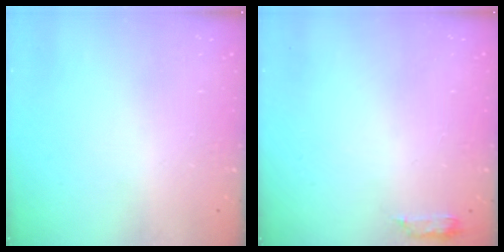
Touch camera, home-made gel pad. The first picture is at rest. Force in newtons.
{"total": 5.1, "press": 5.0, "slide": 0.9}